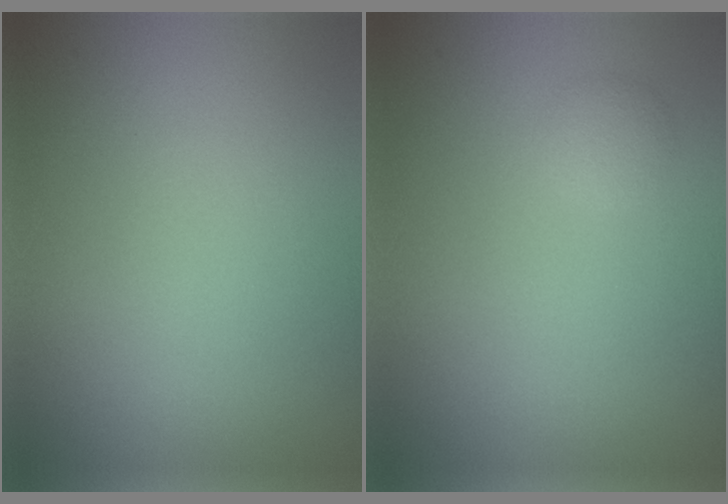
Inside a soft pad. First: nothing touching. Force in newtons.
{"total": 1.1, "press": 1.1, "slide": 0.0}